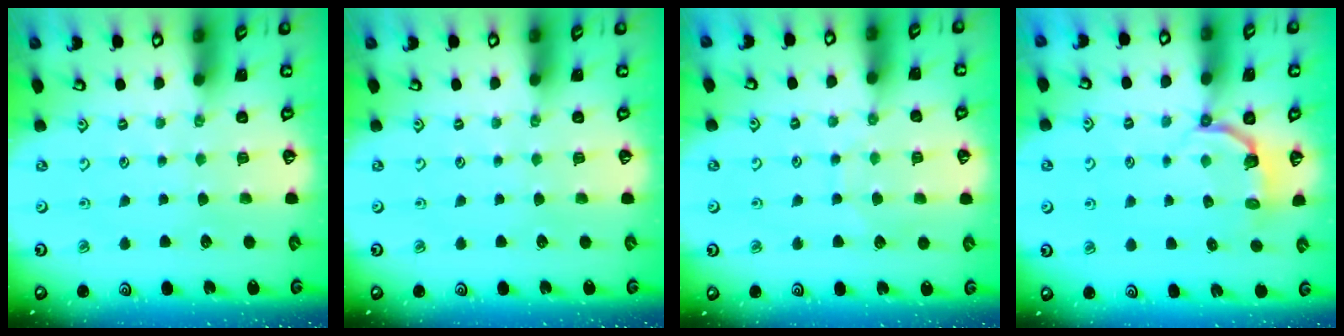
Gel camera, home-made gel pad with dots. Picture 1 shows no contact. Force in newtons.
{"total": 0.0}
{"total": 6.7, "press": 6.6, "slide": 0.6}
{"total": 3.5, "press": 1.8, "slide": 3.1}